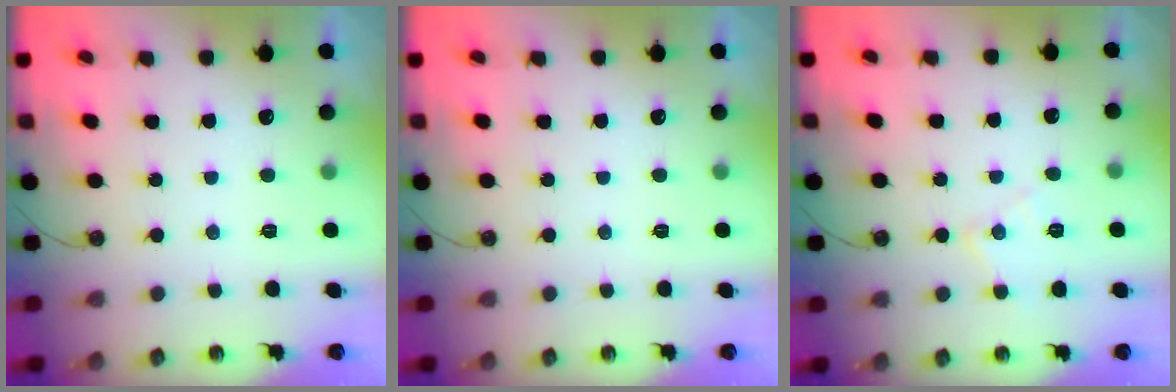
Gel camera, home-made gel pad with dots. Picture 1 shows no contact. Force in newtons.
{"total": 0.0}
{"total": 7.4, "press": 7.4, "slide": 0.6}